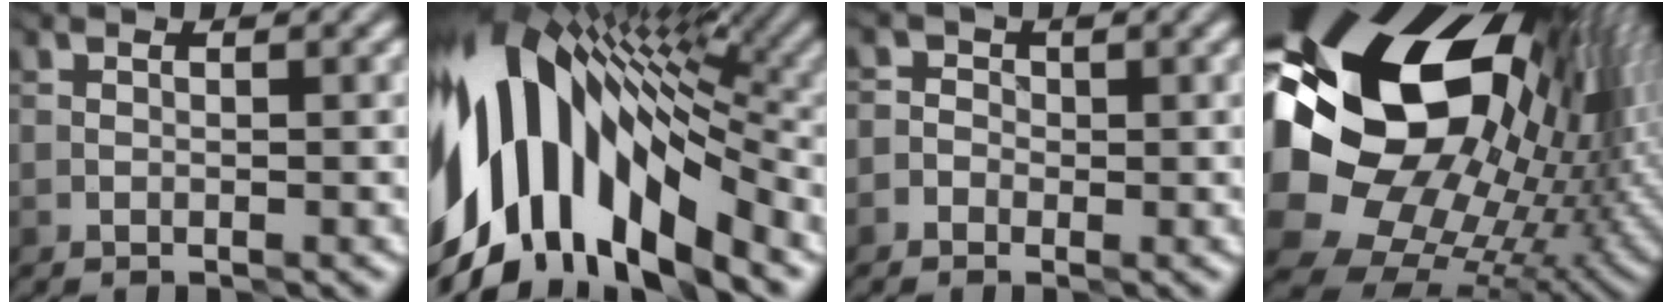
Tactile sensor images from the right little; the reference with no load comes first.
{"total": 13.9, "force": [-0.7, 8.1, 11.3], "torque": [-0.202, 0.012, -0.007]}
{"total": 1.0, "force": [-0.5, 0.8, -0.3], "torque": [0.014, 0.005, -0.013]}
{"total": 21.7, "force": [2.9, 16.7, 13.5], "torque": [-0.233, -0.034, 0.042]}